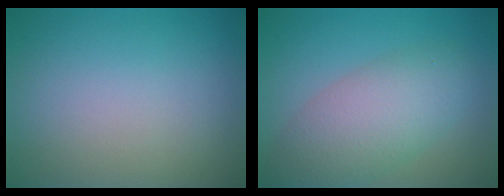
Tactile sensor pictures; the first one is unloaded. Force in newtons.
{"total": 6.0, "press": 6.0, "slide": 0.2}